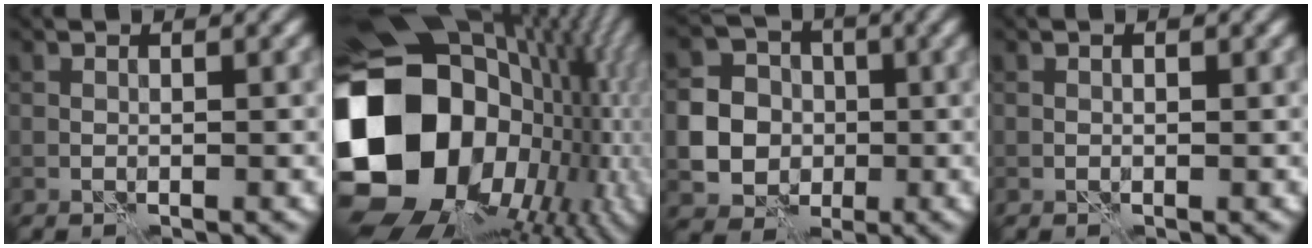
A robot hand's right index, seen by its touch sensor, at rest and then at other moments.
{"total": 22.0, "force": [-2.1, 17.8, 12.8], "torque": [-0.286, -0.044, -0.011]}
{"total": 10.4, "force": [-1.9, 9.8, 2.8], "torque": [-0.080, -0.011, -0.051]}
{"total": 0.5, "force": [0.0, 0.3, 0.4], "torque": [-0.004, 0.000, 0.000]}